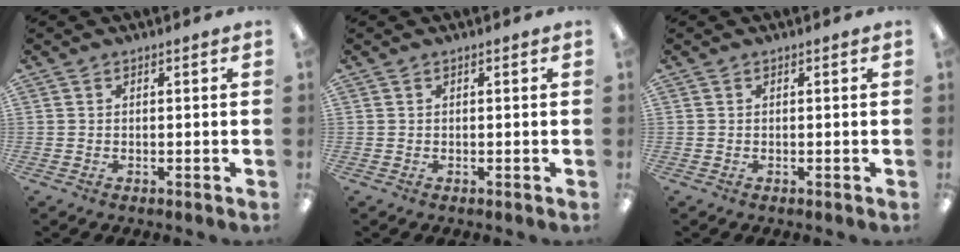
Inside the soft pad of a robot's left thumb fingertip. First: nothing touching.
{"total": 0.0}
{"total": 0.0}